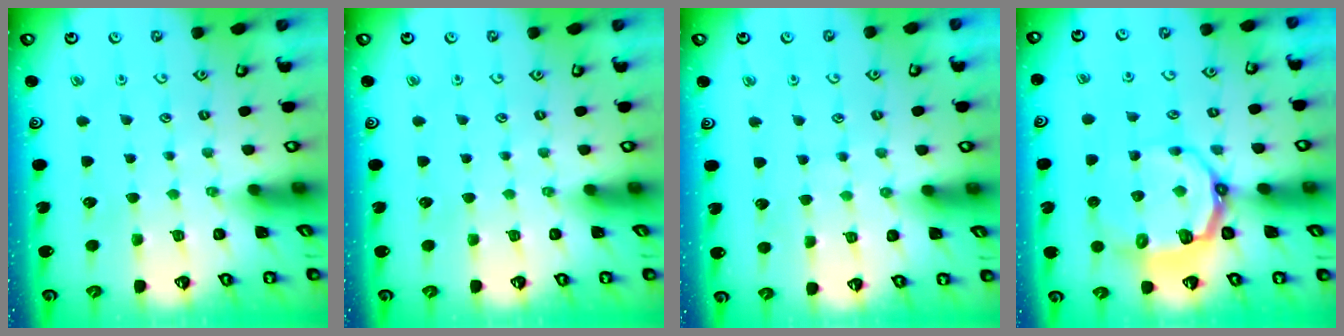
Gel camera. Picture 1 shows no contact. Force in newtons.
{"total": 0.0}
{"total": 5.2, "press": 5.2, "slide": 0.4}
{"total": 8.6, "press": 7.5, "slide": 4.2}